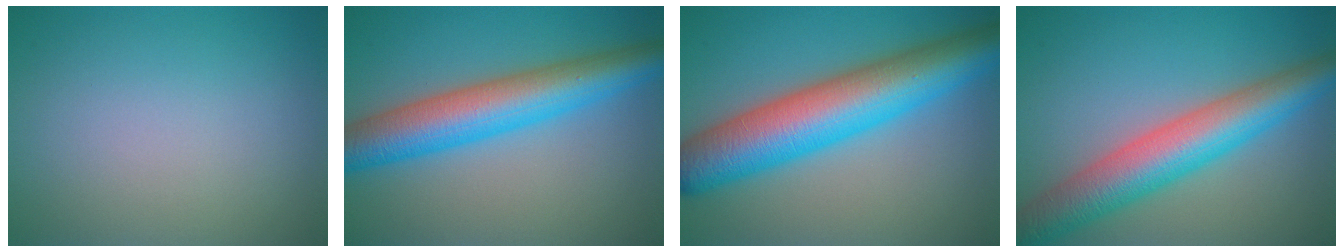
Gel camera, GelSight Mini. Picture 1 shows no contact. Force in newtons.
{"total": 8.3, "press": 8.3, "slide": 0.2}
{"total": 11.1, "press": 11.1, "slide": 0.2}
{"total": 8.3, "press": 8.3, "slide": 0.3}